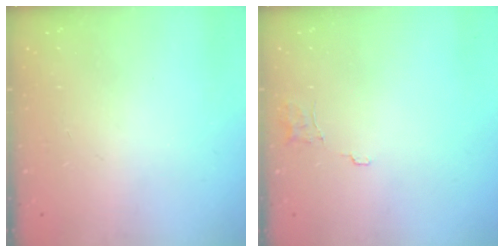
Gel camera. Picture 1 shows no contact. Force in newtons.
{"total": 4.8, "press": 4.8, "slide": 0.3}